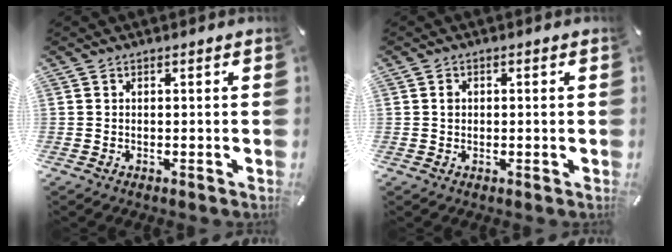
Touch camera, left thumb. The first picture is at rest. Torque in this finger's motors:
{"motor_torque": [0.15, 0.41, 0.01, -0.10, 0.08]}